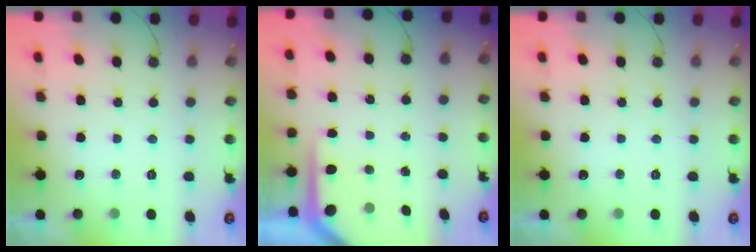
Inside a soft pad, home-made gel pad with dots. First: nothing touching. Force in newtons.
{"total": 5.5, "press": 5.5, "slide": 0.2}
{"total": 0.0}